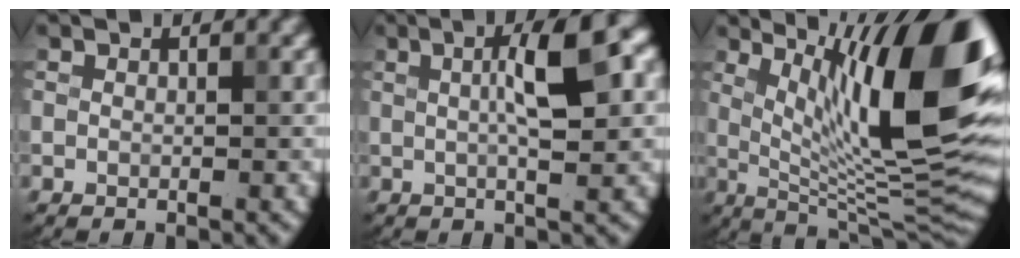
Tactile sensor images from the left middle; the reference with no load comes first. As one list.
[{"total": 5.6, "force": [1.2, 1.0, 5.4], "torque": [-0.089, 0.014, 0.019]}, {"total": 14.5, "force": [4.8, 3.3, 13.3], "torque": [-0.174, -0.001, 0.086]}]